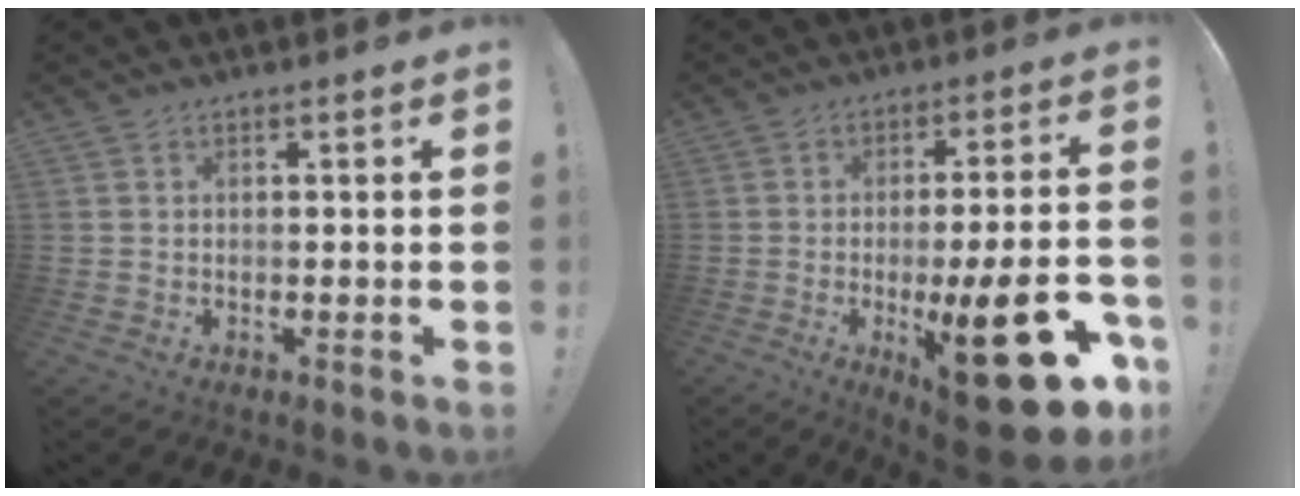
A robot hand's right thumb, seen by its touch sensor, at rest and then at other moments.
{"total": 23.5, "force": [-7.9, 5.9, 21.3], "torque": [-0.295, 0.034, -0.108]}